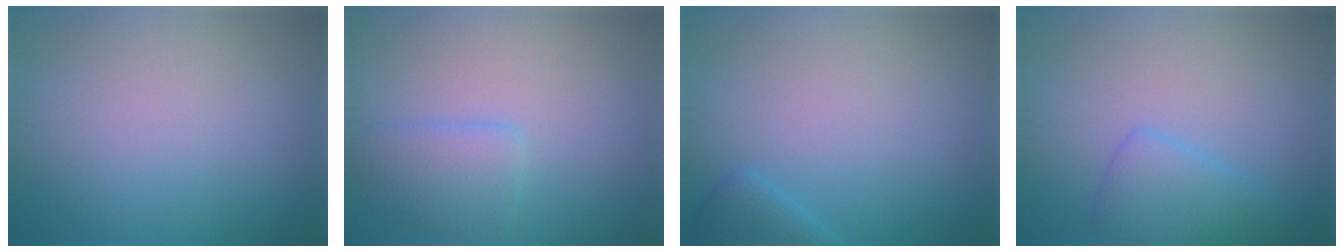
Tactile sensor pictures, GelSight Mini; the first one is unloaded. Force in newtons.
{"total": 2.6, "press": 2.6, "slide": 0.1}
{"total": 1.6, "press": 1.6, "slide": 0.2}
{"total": 2.8, "press": 2.8, "slide": 0.2}